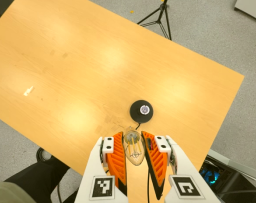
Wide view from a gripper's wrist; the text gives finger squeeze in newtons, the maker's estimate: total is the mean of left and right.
{"total": 18.1, "left": 19.4, "right": 16.9}